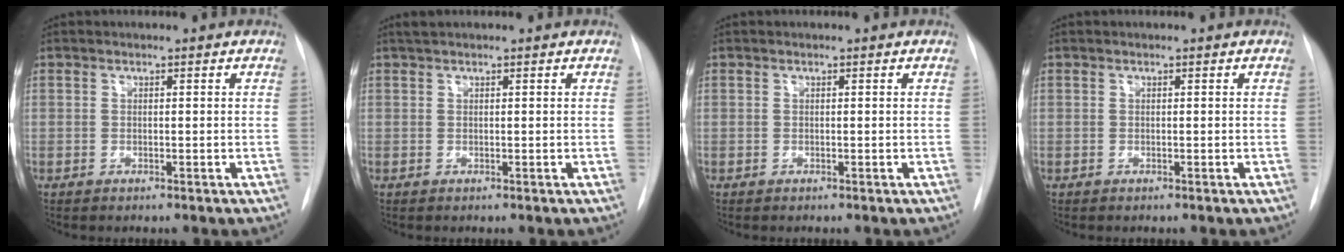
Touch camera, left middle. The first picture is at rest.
{"total": 1.0, "force": [0.8, 0.0, 0.5], "torque": [-0.015, 0.012, 0.019]}
{"total": 0.0}
{"total": 0.0}